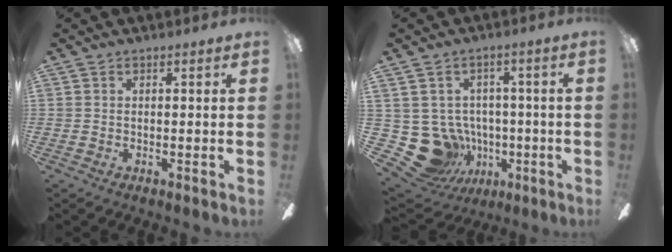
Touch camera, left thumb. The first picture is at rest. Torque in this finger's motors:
{"motor_torque": [0.02, 0.03, 0.00, -0.08, 0.00]}